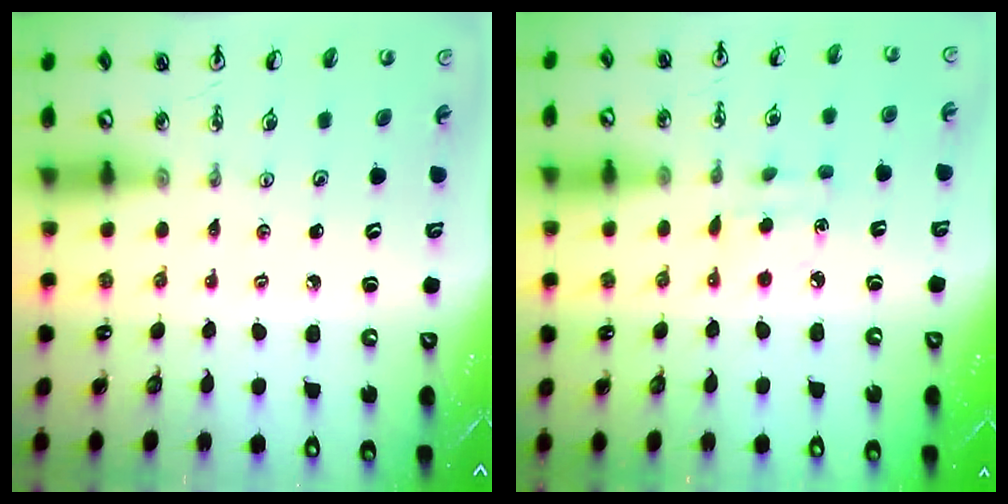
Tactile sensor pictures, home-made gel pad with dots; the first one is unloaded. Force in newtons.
{"total": 5.5, "press": 5.4, "slide": 0.6}